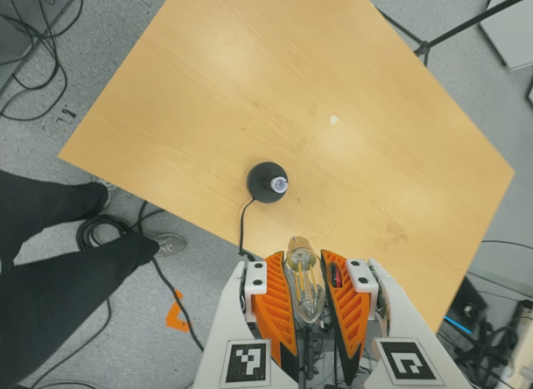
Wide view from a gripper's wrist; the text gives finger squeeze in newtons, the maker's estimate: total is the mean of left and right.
{"total": 20.9, "left": 23.4, "right": 18.3}